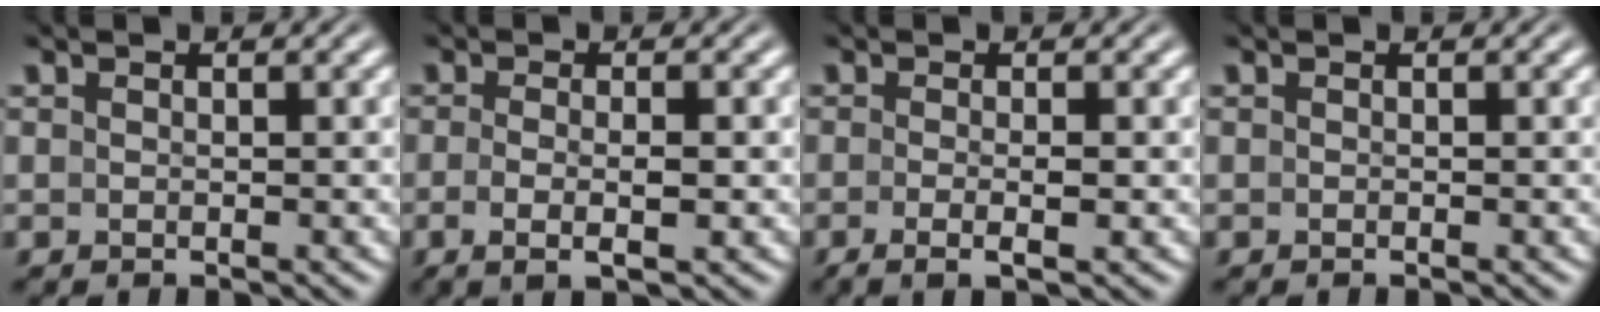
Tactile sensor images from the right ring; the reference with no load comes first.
{"total": 3.1, "force": [-1.3, 0.2, 2.9], "torque": [-0.061, -0.015, -0.011]}
{"total": 2.5, "force": [-1.3, 0.0, 2.1], "torque": [-0.048, -0.011, -0.018]}
{"total": 0.0}